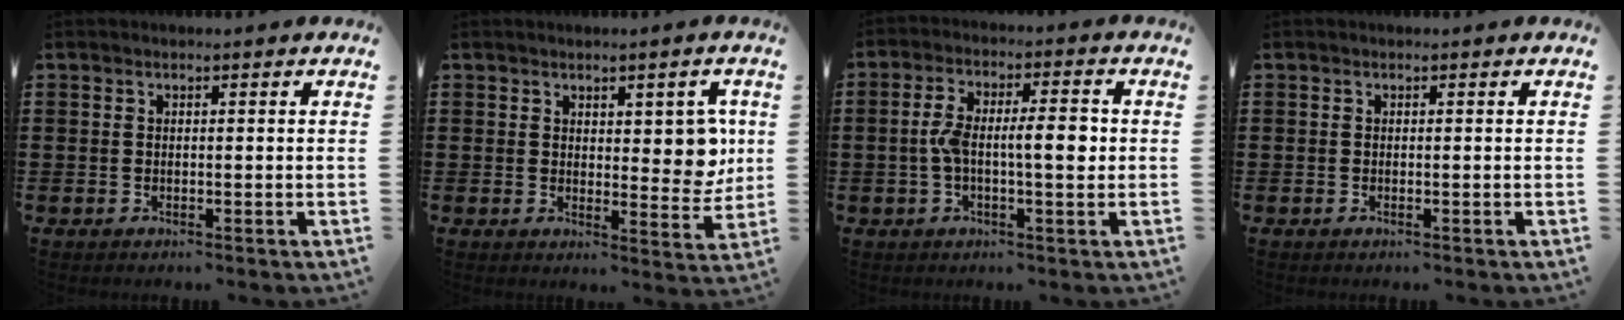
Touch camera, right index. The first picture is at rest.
{"total": 5.5, "force": [2.2, 2.9, 4.1], "torque": [-0.052, -0.004, 0.033]}
{"total": 6.8, "force": [-0.3, 2.1, 6.4], "torque": [-0.116, 0.002, -0.013]}
{"total": 0.0}